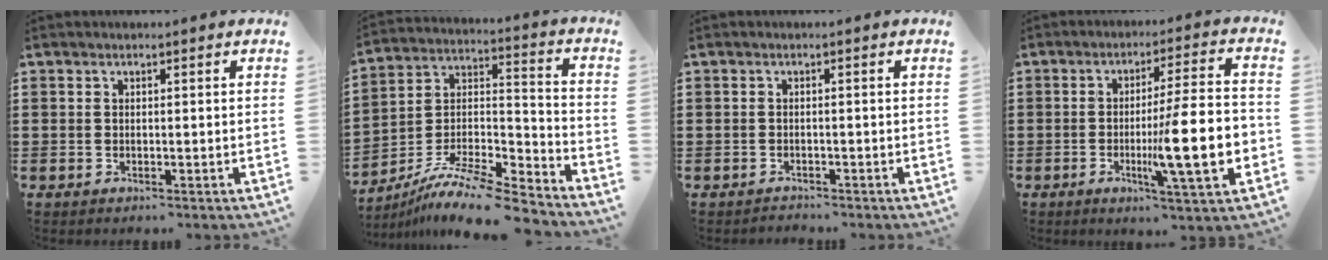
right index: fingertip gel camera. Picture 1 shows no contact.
{"total": 10.9, "force": [-9.4, 1.3, 5.4], "torque": [-0.094, 0.020, -0.187]}
{"total": 1.0, "force": [-1.0, 0.4, -0.2], "torque": [0.000, 0.004, -0.023]}
{"total": 14.5, "force": [-3.1, 2.1, 14.0], "torque": [-0.220, -0.014, -0.057]}